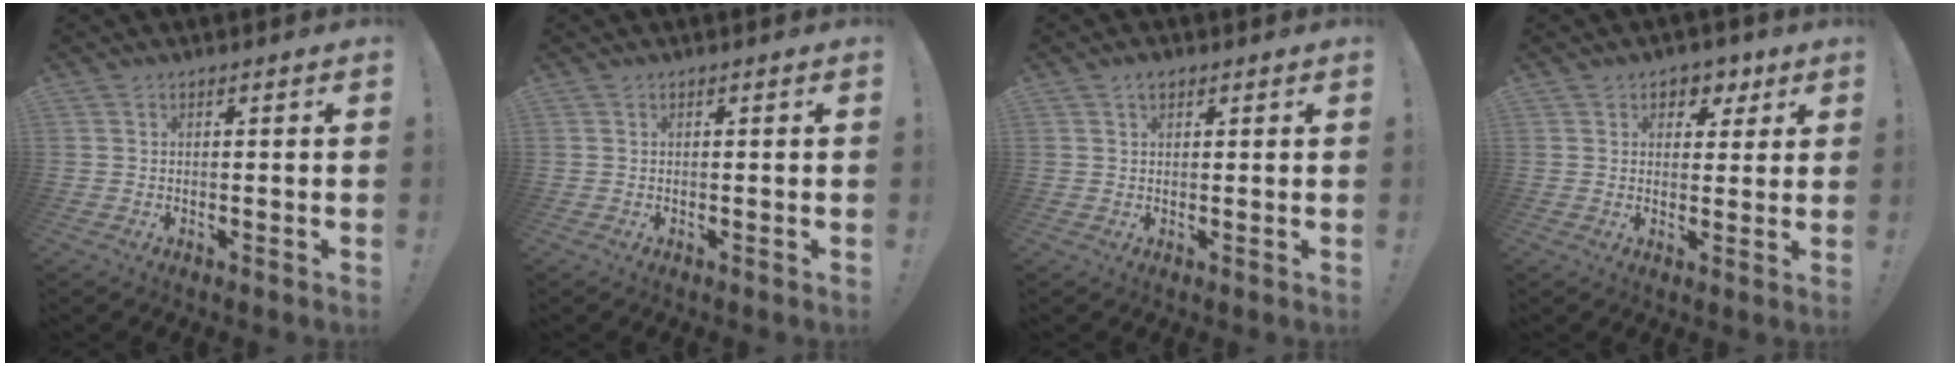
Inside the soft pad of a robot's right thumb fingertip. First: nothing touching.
{"total": 0.0}
{"total": 2.1, "force": [1.2, 1.1, 1.2], "torque": [-0.020, 0.000, 0.023]}
{"total": 5.2, "force": [2.6, 4.3, 1.5], "torque": [-0.014, -0.013, 0.048]}